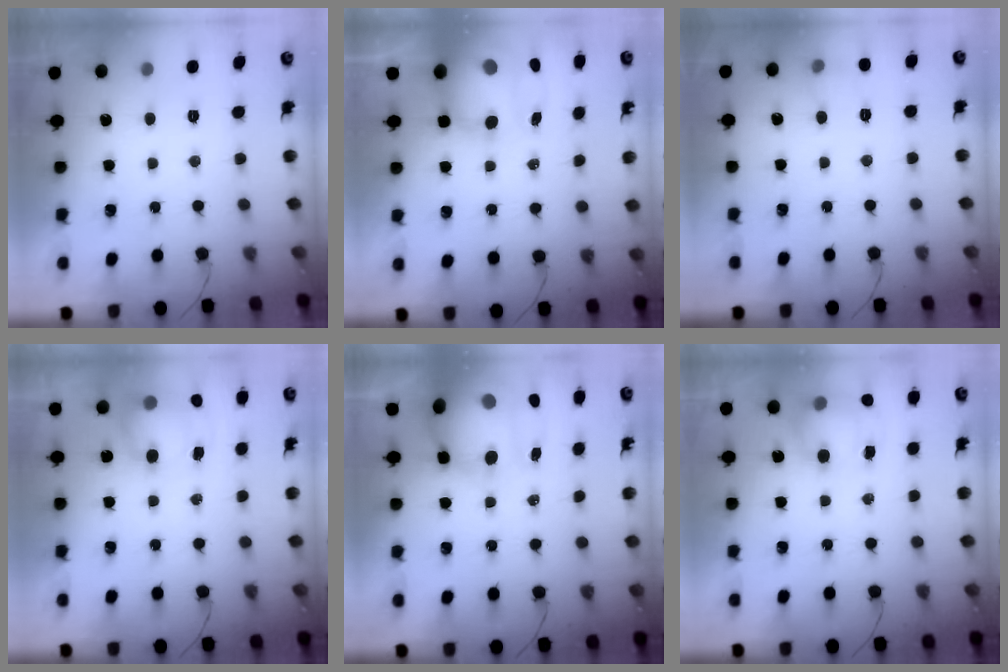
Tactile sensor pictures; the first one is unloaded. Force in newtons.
{"total": 13.0, "press": 12.4, "slide": 3.8}
{"total": 5.5, "press": 5.3, "slide": 1.4}
{"total": 7.8, "press": 7.7, "slide": 0.9}
{"total": 17.9, "press": 15.8, "slide": 8.4}
{"total": 7.9, "press": 7.8, "slide": 0.6}